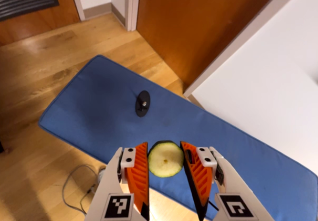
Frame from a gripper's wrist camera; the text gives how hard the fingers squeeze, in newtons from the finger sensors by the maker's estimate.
{"total": 11.1, "left": 11.8, "right": 10.4}